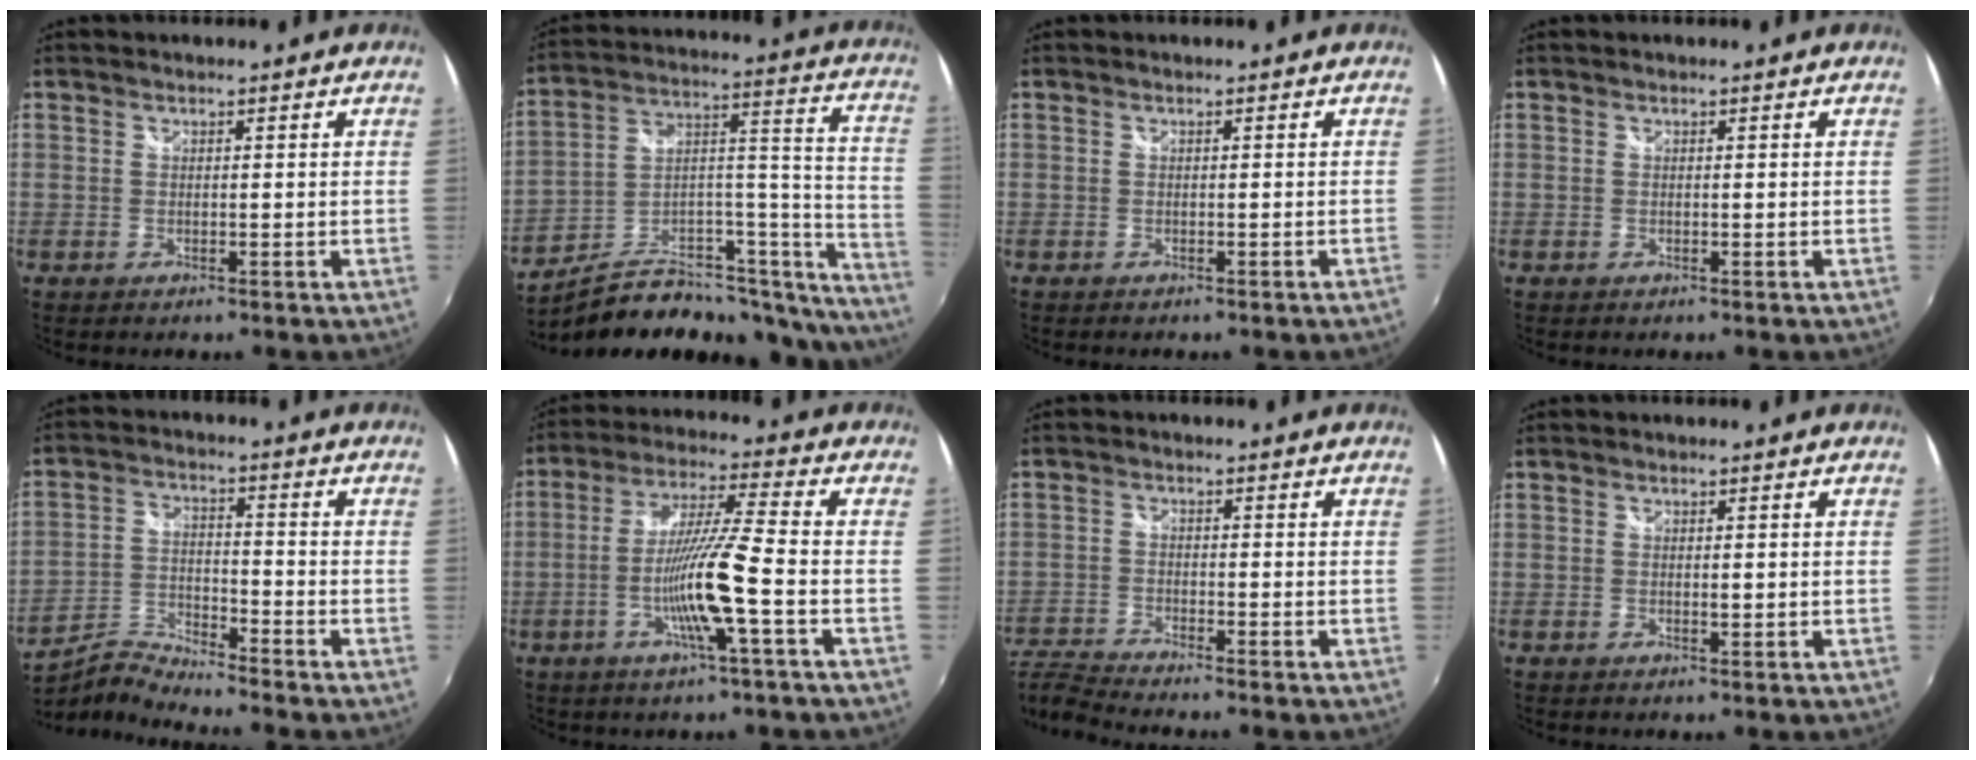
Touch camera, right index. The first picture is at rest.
{"total": 24.7, "force": [-17.0, 10.8, 14.4], "torque": [-0.170, 0.045, -0.250]}
{"total": 0.0}
{"total": 0.0}
{"total": 6.0, "force": [-5.8, -1.3, 0.7], "torque": [-0.021, 0.015, -0.125]}
{"total": 11.5, "force": [-4.0, -0.8, 10.7], "torque": [-0.207, -0.005, -0.078]}
{"total": 6.5, "force": [-6.3, -0.3, 1.7], "torque": [-0.056, -0.017, -0.134]}
{"total": 0.8, "force": [0.0, 0.3, 0.7], "torque": [-0.010, -0.001, 0.000]}